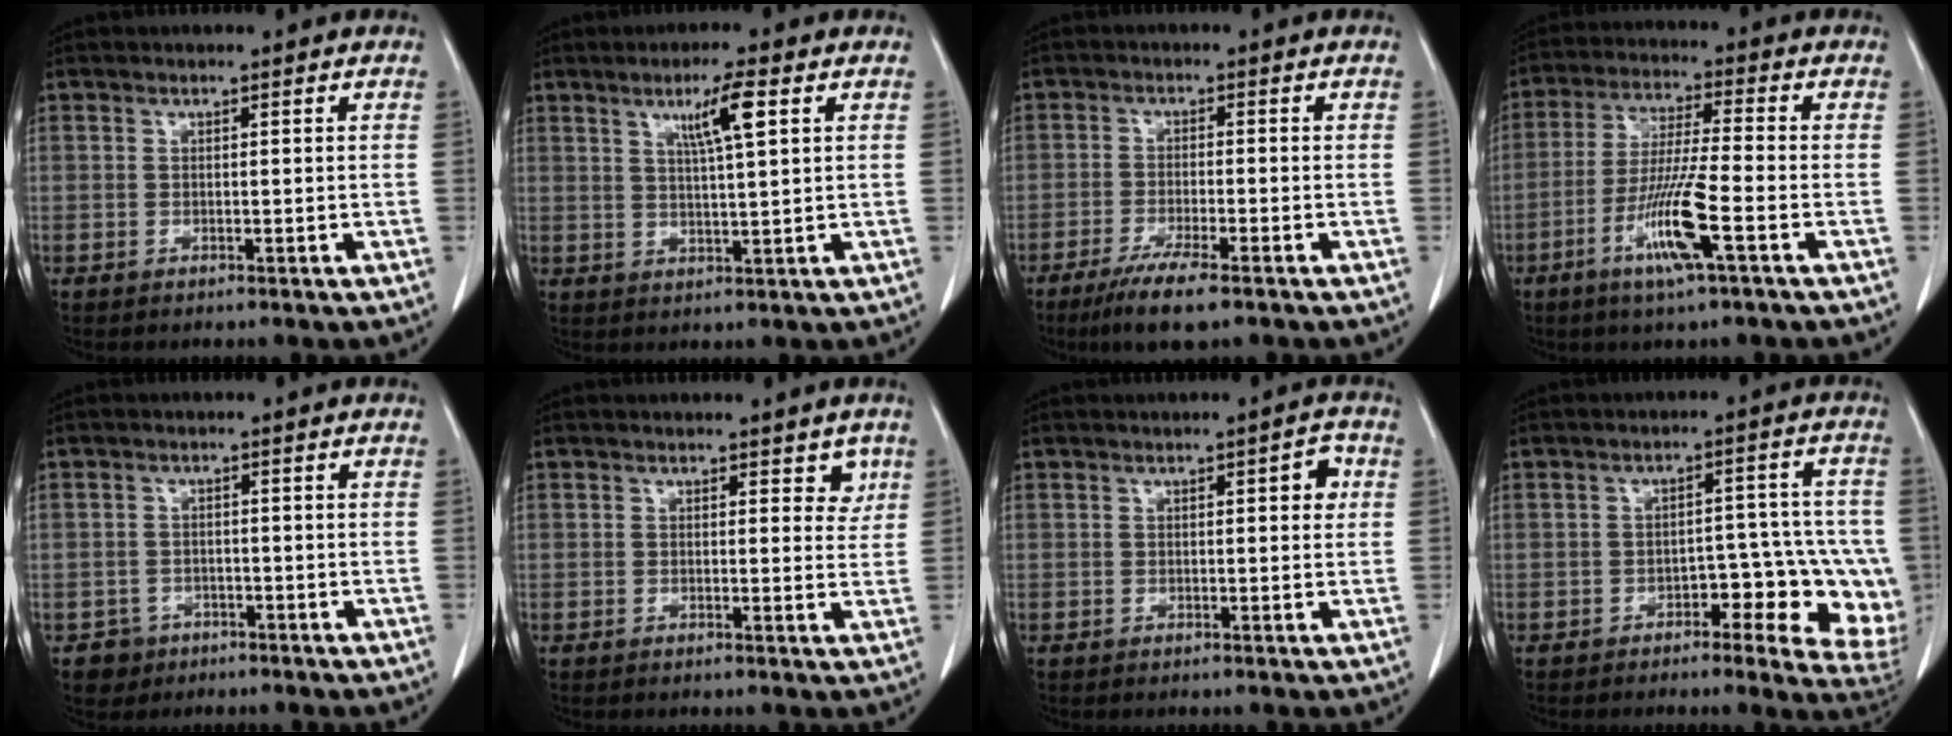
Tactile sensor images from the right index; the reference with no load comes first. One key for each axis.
{"total": 5.8, "fx": 2.6, "fy": -0.1, "fz": 5.2, "tx": -0.089, "ty": 0.000, "tz": 0.043}
{"total": 7.2, "fx": -5.0, "fy": 0.5, "fz": 5.2, "tx": -0.094, "ty": -0.018, "tz": -0.082}
{"total": 10.5, "fx": -4.5, "fy": -0.2, "fz": 9.5, "tx": -0.189, "ty": -0.016, "tz": -0.088}
{"total": 3.2, "fx": -1.7, "fy": 2.7, "fz": -0.3, "tx": 0.005, "ty": 0.012, "tz": -0.026}
{"total": 2.5, "fx": 1.5, "fy": 1.5, "fz": 1.3, "tx": -0.002, "ty": -0.004, "tz": 0.016}
{"total": 2.6, "fx": 0.6, "fy": 0.8, "fz": 2.4, "tx": -0.024, "ty": 0.006, "tz": 0.005}
{"total": 11.2, "fx": -4.0, "fy": 4.6, "fz": 9.4, "tx": -0.091, "ty": 0.023, "tz": -0.046}